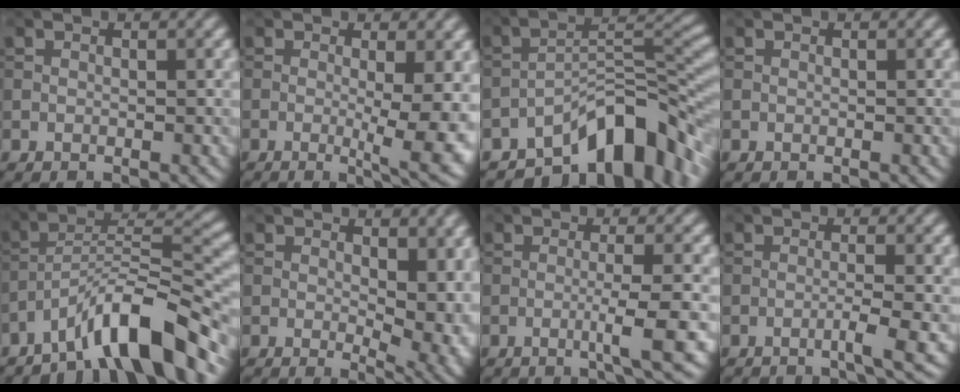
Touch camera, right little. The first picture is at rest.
{"total": 6.5, "force": [-0.7, 1.4, 6.3], "torque": [-0.088, -0.016, -0.007]}
{"total": 10.1, "force": [-6.7, 3.7, 6.5], "torque": [-0.078, 0.011, -0.124]}
{"total": 0.0}
{"total": 9.5, "force": [-6.9, 2.0, 6.2], "torque": [-0.091, 0.016, -0.125]}
{"total": 6.6, "force": [-0.1, 3.5, 5.7], "torque": [-0.076, -0.012, 0.002]}
{"total": 3.9, "force": [-1.3, 0.3, 3.6], "torque": [-0.050, 0.008, -0.036]}
{"total": 2.4, "force": [-1.2, 0.2, 2.1], "torque": [-0.024, 0.005, -0.034]}